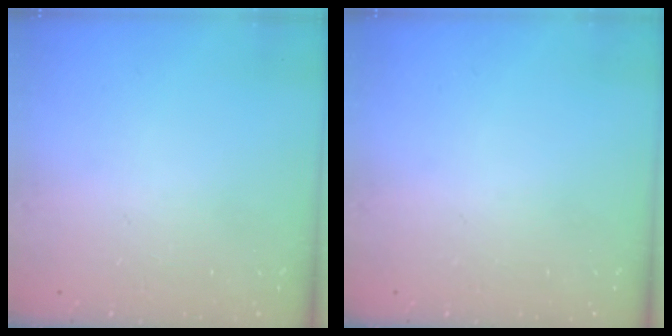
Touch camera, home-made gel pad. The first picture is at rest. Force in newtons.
{"total": 0.0}